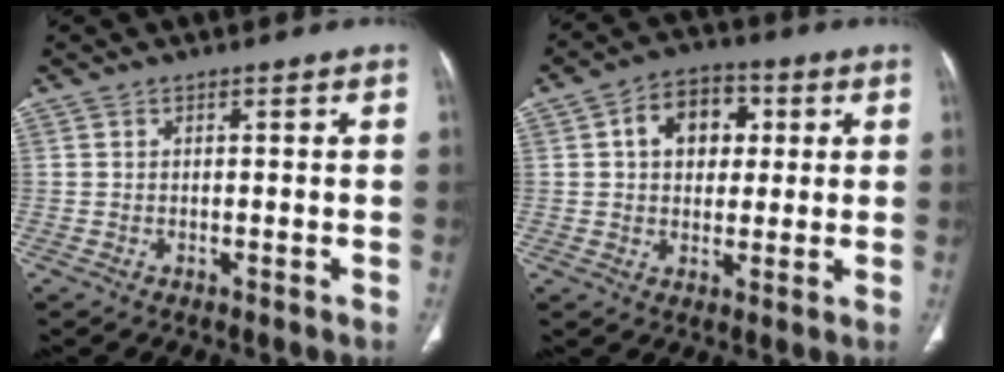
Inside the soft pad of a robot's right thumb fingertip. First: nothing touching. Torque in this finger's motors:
{"motor_torque": [1.34, 1.26, 0.44, -0.50, 0.05]}